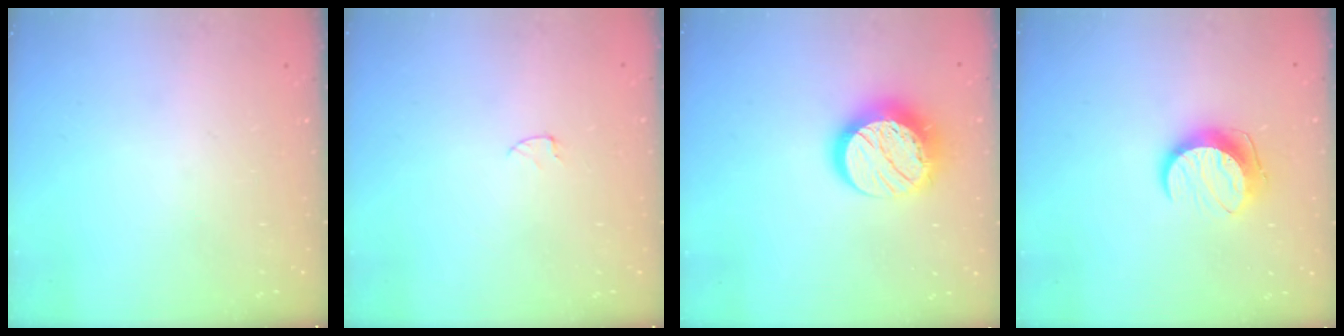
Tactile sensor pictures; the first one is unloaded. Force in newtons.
{"total": 2.5, "press": 2.5, "slide": 0.2}
{"total": 15.1, "press": 15.1, "slide": 0.8}
{"total": 10.3, "press": 10.2, "slide": 0.4}